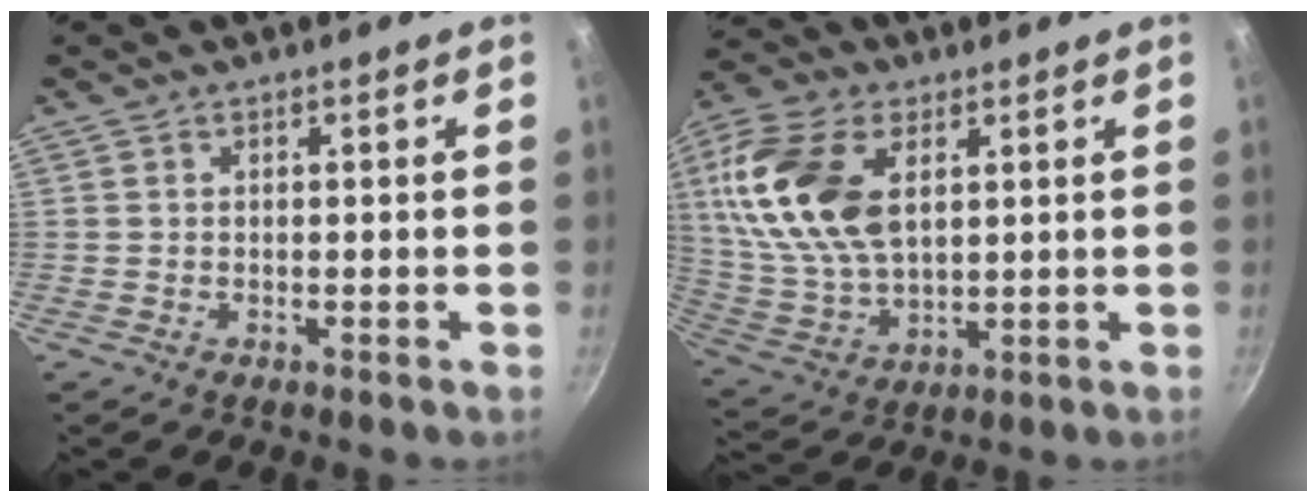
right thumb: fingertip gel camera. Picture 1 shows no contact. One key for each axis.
{"total": 19.3, "fx": 5.4, "fy": 11.6, "fz": 14.4, "tx": -0.277, "ty": -0.016, "tz": 0.109}